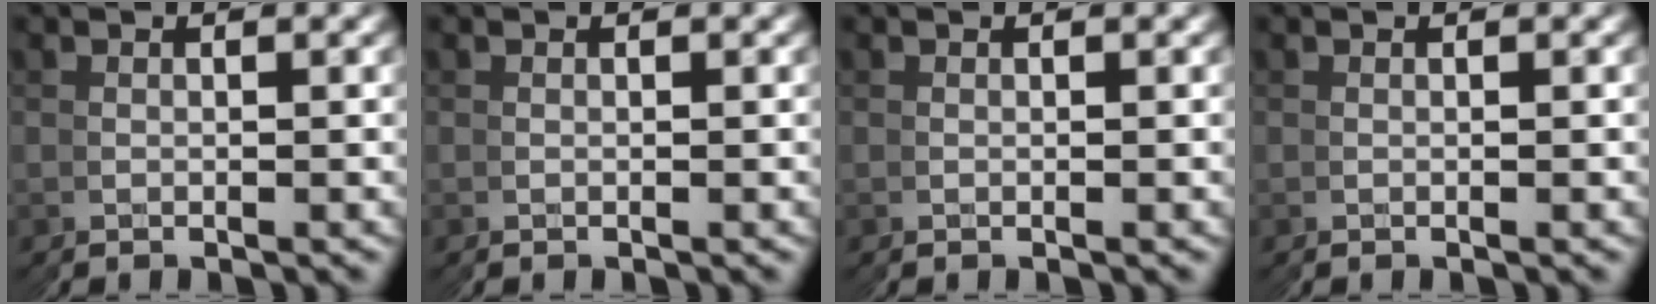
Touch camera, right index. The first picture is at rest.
{"total": 0.0}
{"total": 0.0}
{"total": 0.0}